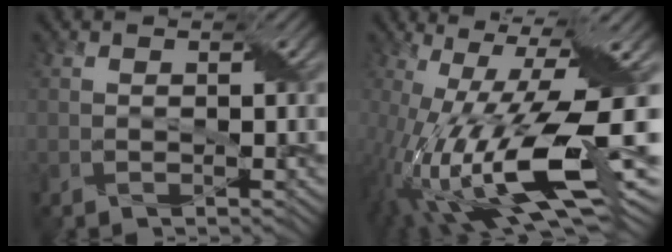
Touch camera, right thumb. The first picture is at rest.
{"total": 18.6, "force": [-3.0, 5.5, 17.6], "torque": [-0.331, -0.003, -0.056]}